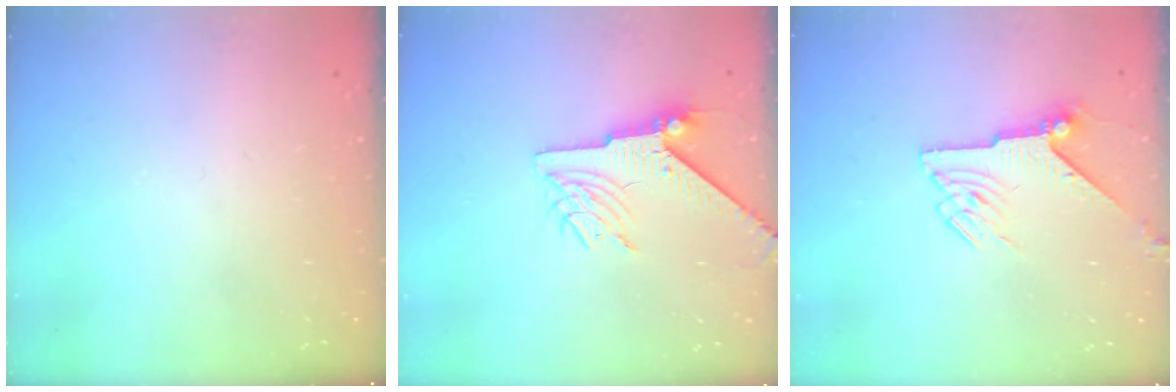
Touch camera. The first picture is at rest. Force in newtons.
{"total": 7.2, "press": 7.2, "slide": 1.0}
{"total": 7.0, "press": 7.0, "slide": 0.3}